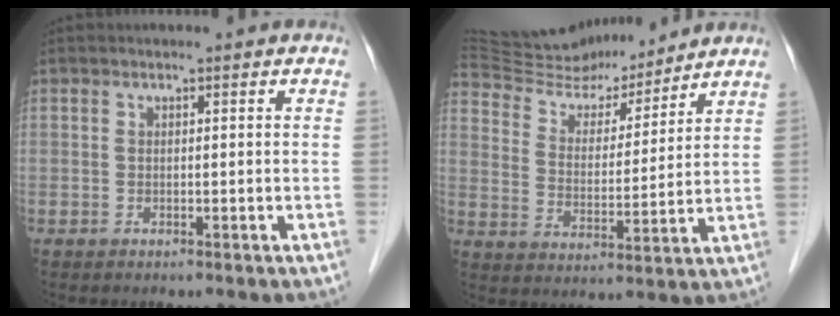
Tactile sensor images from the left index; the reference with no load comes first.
{"total": 18.5, "force": [17.2, 4.6, 5.0], "torque": [-0.095, 0.010, 0.289]}